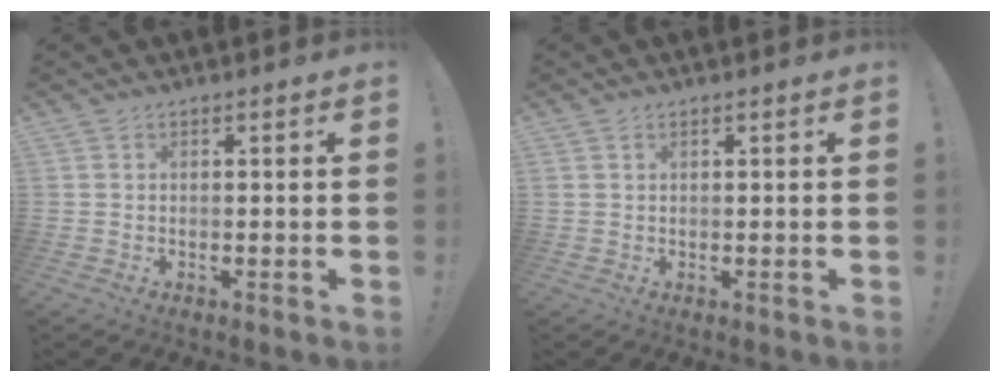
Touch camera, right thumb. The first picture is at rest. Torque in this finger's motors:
{"motor_torque": [-0.04, -0.13, 0.24, -0.03, 0.04]}